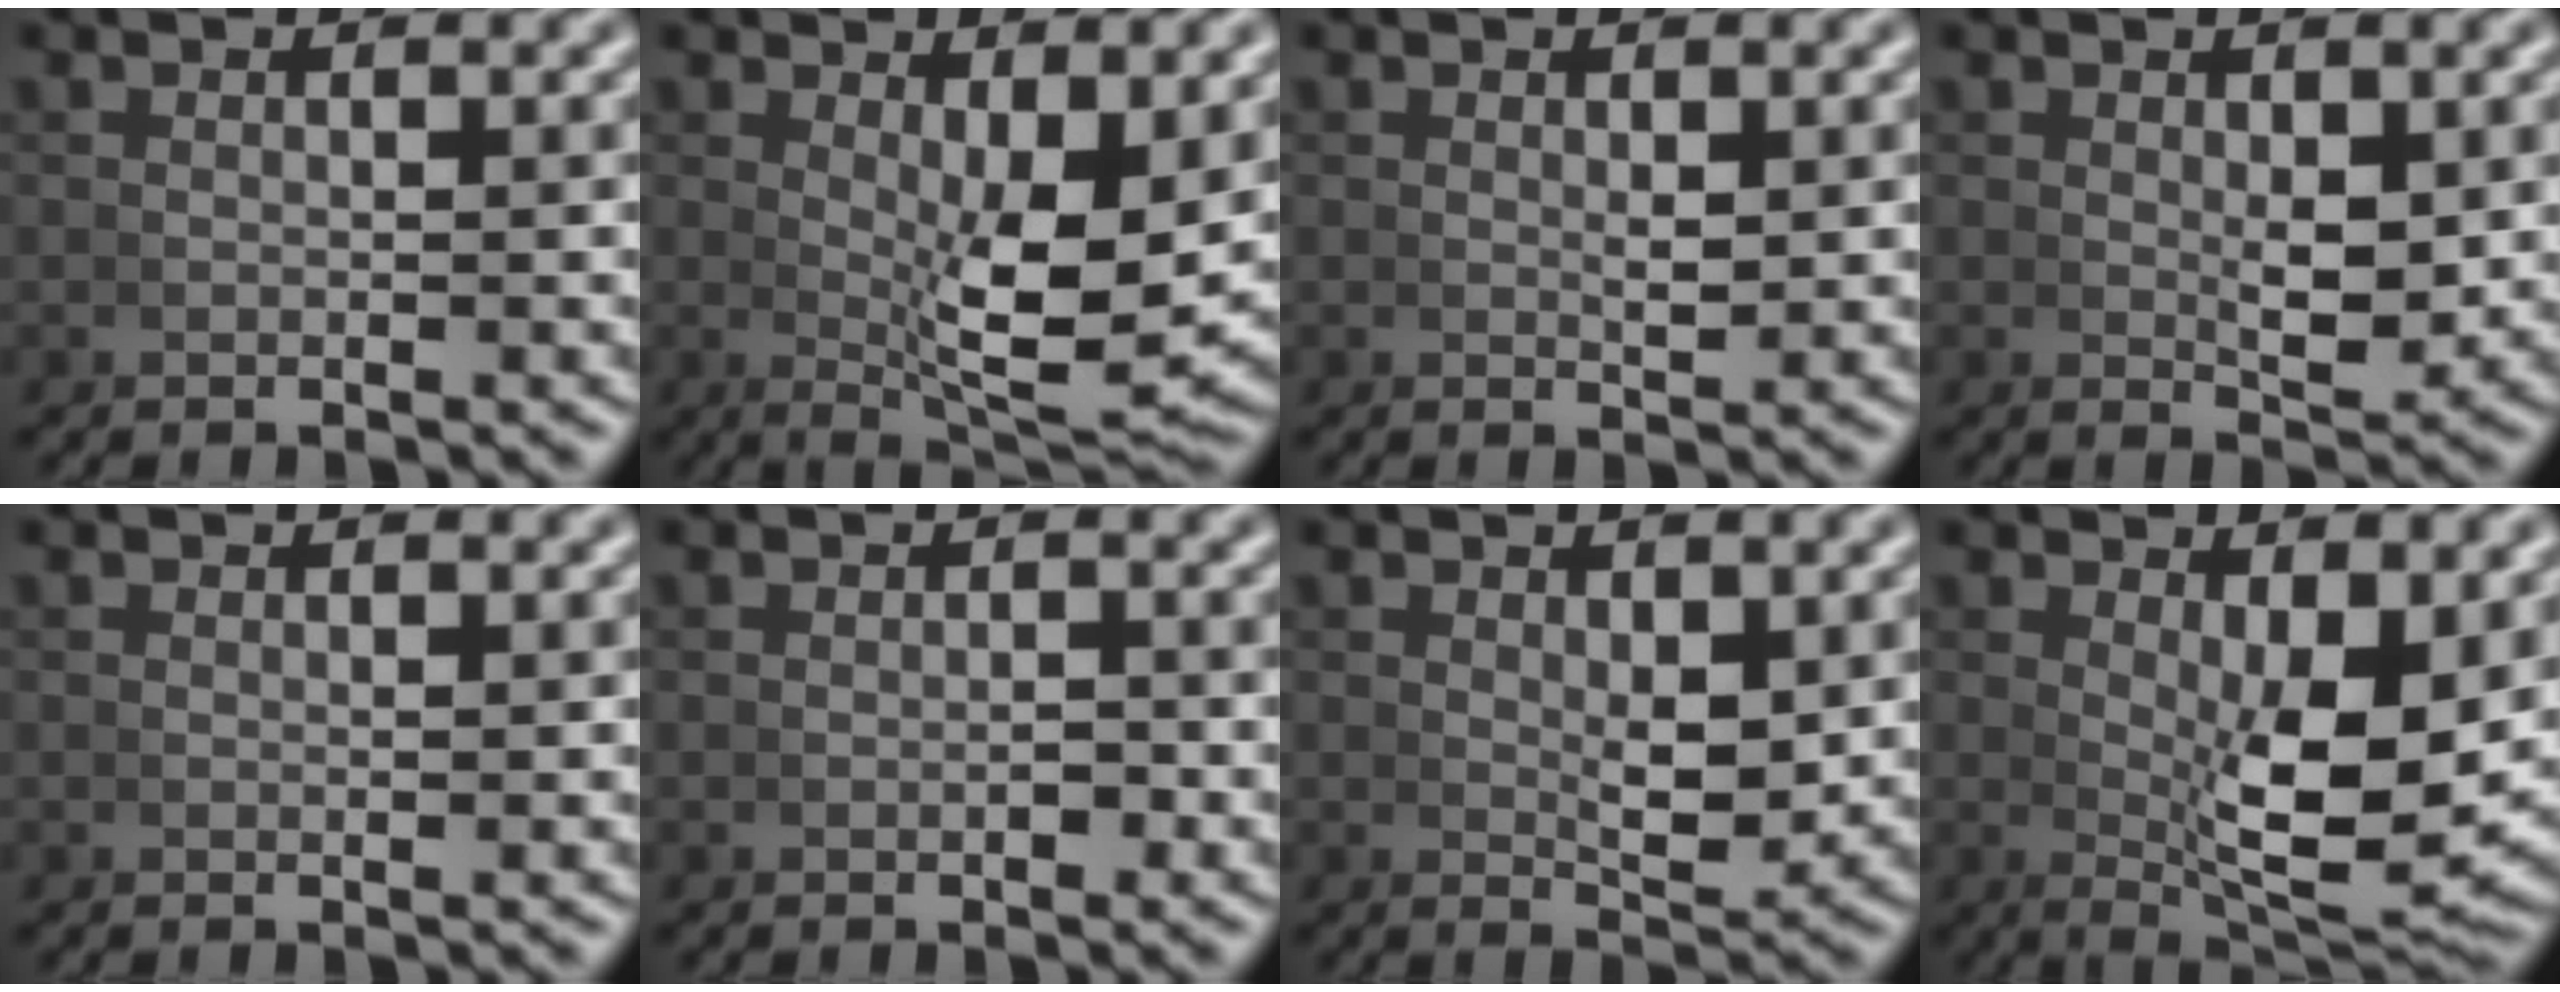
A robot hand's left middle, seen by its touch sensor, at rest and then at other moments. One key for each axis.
{"total": 6.7, "fx": 1.5, "fy": 1.8, "fz": 6.3, "tx": -0.094, "ty": -0.025, "tz": 0.030}
{"total": 1.1, "fx": 0.4, "fy": 0.4, "fz": 0.9, "tx": -0.014, "ty": -0.004, "tz": 0.011}
{"total": 2.6, "fx": 0.6, "fy": 0.9, "fz": 2.3, "tx": -0.034, "ty": -0.012, "tz": 0.015}
{"total": 0.0}
{"total": 0.8, "fx": -0.3, "fy": 0.4, "fz": 0.7, "tx": -0.009, "ty": 0.002, "tz": -0.006}
{"total": 2.8, "fx": 0.9, "fy": 1.0, "fz": 2.5, "tx": -0.035, "ty": -0.013, "tz": 0.019}
{"total": 7.3, "fx": 1.6, "fy": 2.1, "fz": 6.8, "tx": -0.102, "ty": -0.025, "tz": 0.032}